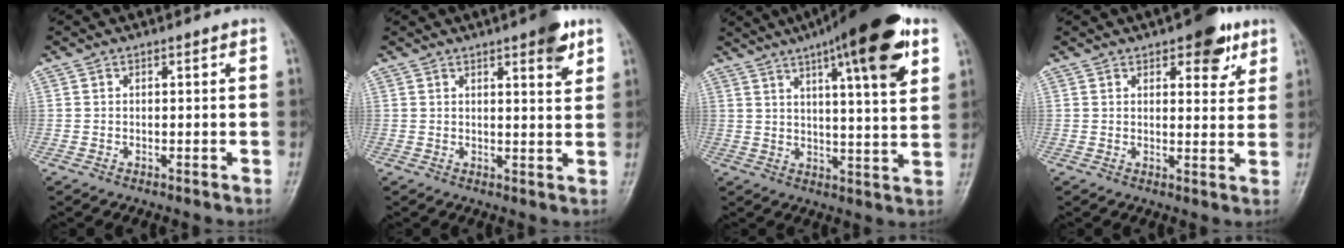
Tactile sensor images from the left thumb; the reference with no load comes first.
{"total": 5.6, "force": [3.3, 1.4, 4.3], "torque": [-0.048, -0.015, 0.038]}
{"total": 19.7, "force": [10.3, 4.3, 16.3], "torque": [-0.224, -0.022, 0.146]}
{"total": 8.1, "force": [4.5, 3.7, 5.6], "torque": [-0.042, -0.017, 0.054]}